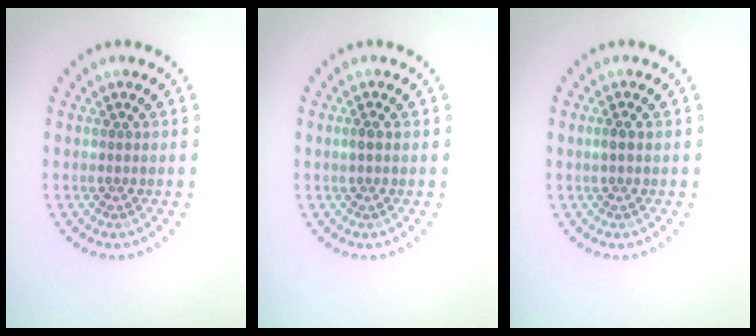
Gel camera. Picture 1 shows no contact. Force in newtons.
{"total": 0.8, "press": 0.8, "slide": 0.2}
{"total": 0.8, "press": 0.8, "slide": 0.1}